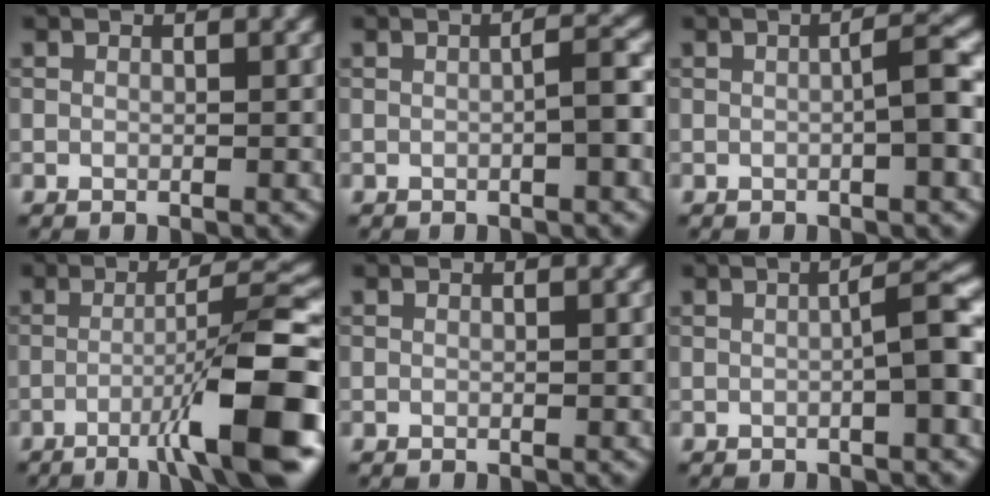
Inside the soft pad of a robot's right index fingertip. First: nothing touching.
{"total": 2.0, "force": [-0.5, 0.3, 1.9], "torque": [-0.028, 0.012, -0.012]}
{"total": 2.5, "force": [-0.4, 0.2, 2.5], "torque": [-0.038, 0.011, -0.009]}
{"total": 10.1, "force": [-4.0, 1.3, 9.1], "torque": [-0.125, 0.018, -0.068]}
{"total": 0.0}
{"total": 3.1, "force": [-0.4, 0.3, 3.1], "torque": [-0.044, 0.015, -0.011]}